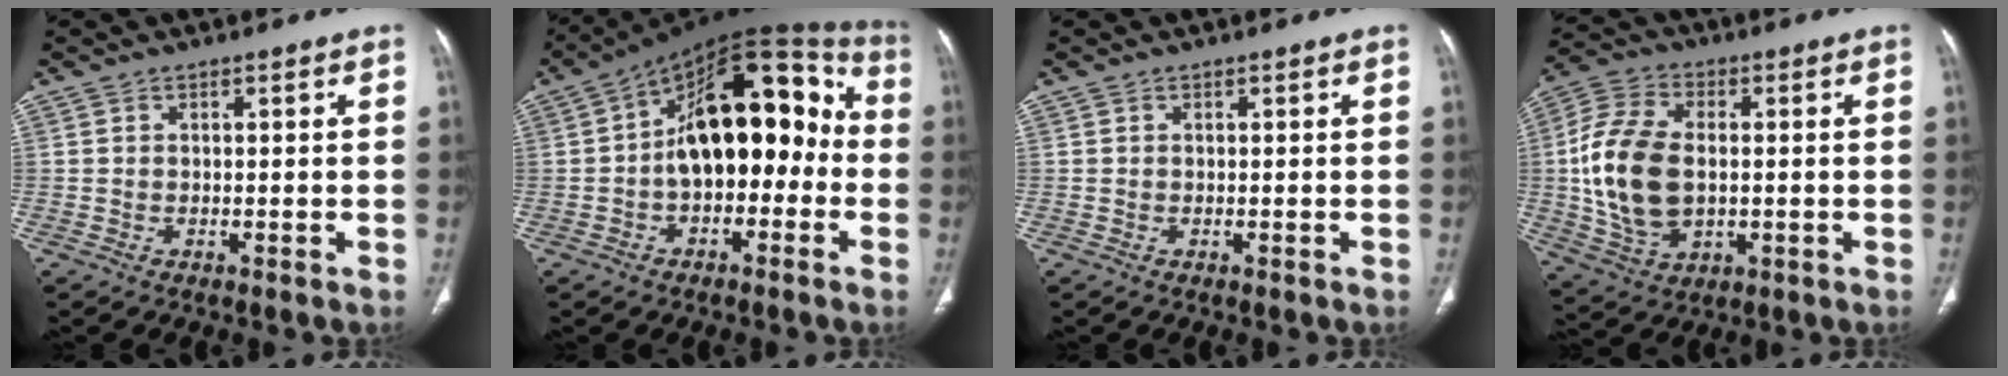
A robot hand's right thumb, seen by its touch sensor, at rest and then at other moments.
{"total": 20.7, "force": [-0.9, 11.5, 17.2], "torque": [-0.230, 0.055, -0.023]}
{"total": 0.0}
{"total": 16.2, "force": [0.0, 10.2, 12.6], "torque": [-0.252, 0.005, 0.006]}